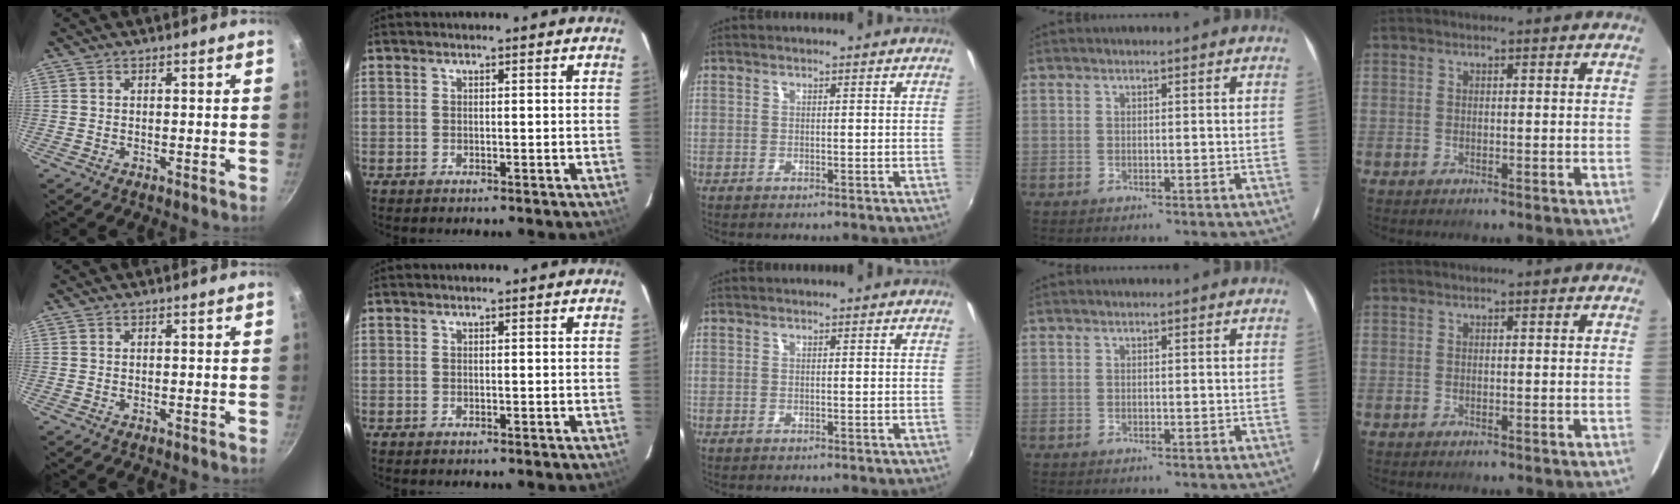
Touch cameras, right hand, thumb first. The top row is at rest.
{}